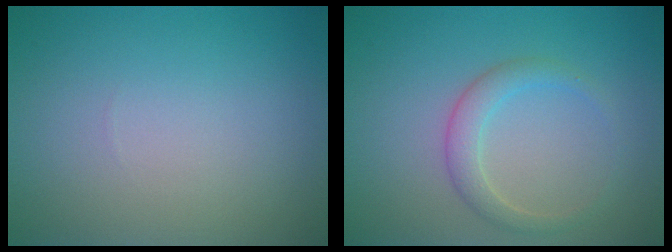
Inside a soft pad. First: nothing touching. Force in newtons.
{"total": 2.2, "press": 2.2, "slide": 0.1}